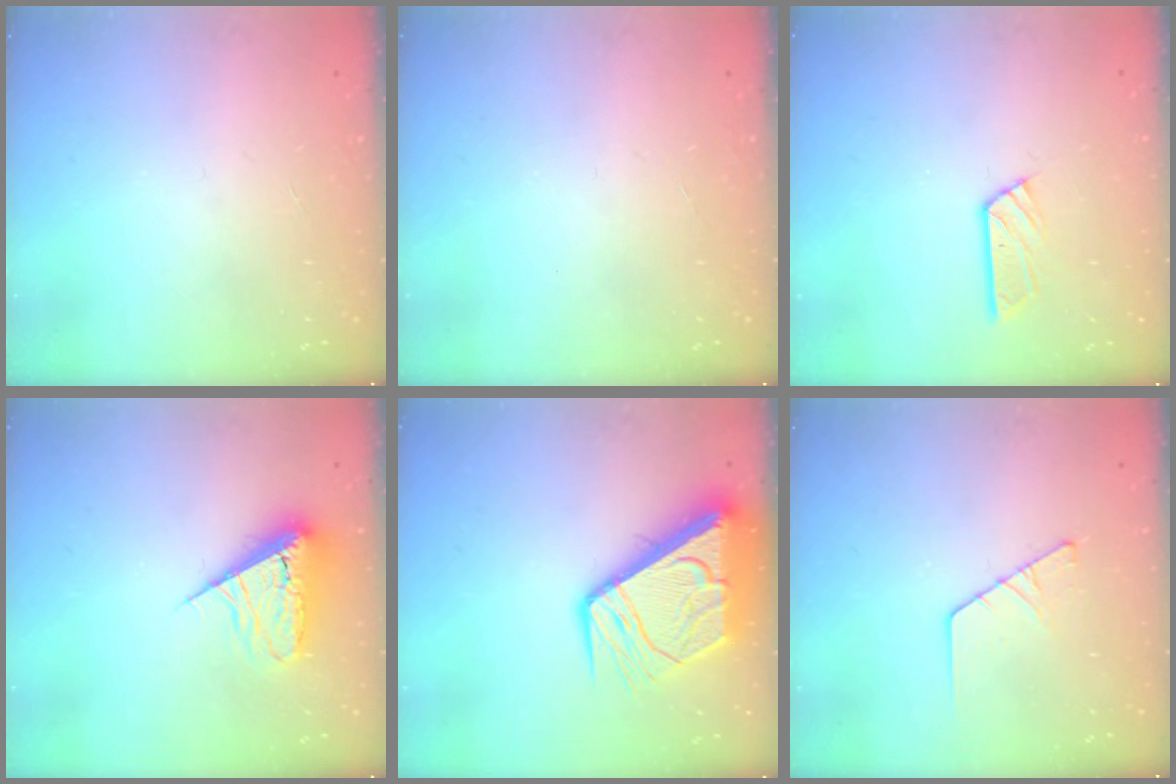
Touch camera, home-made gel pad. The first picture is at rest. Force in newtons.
{"total": 0.0}
{"total": 4.8, "press": 4.8, "slide": 0.4}
{"total": 7.9, "press": 7.9, "slide": 1.0}
{"total": 16.0, "press": 15.9, "slide": 2.0}
{"total": 2.5, "press": 2.5, "slide": 0.3}